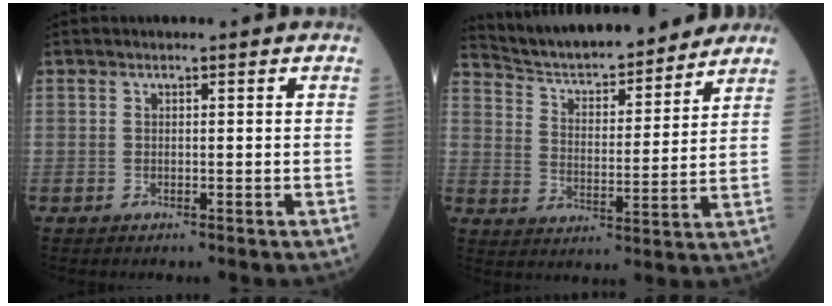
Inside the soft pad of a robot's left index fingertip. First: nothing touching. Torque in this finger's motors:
{"motor_torque": [0.00, -0.69, 0.29, 0.06]}